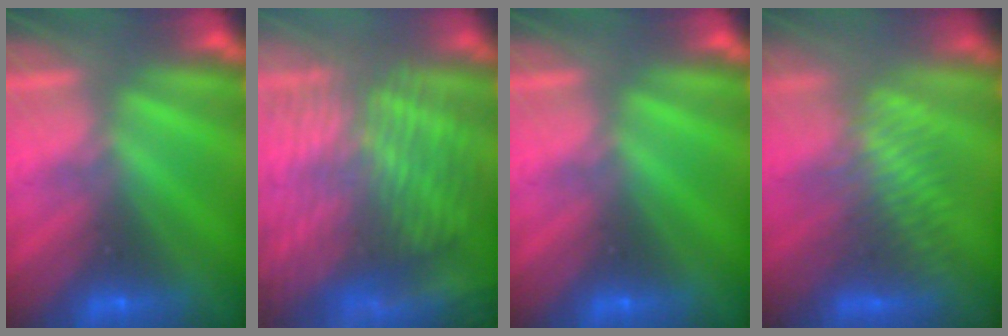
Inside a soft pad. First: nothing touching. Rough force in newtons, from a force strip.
{"total": 6.8}
{"total": 0.0}
{"total": 3.0}